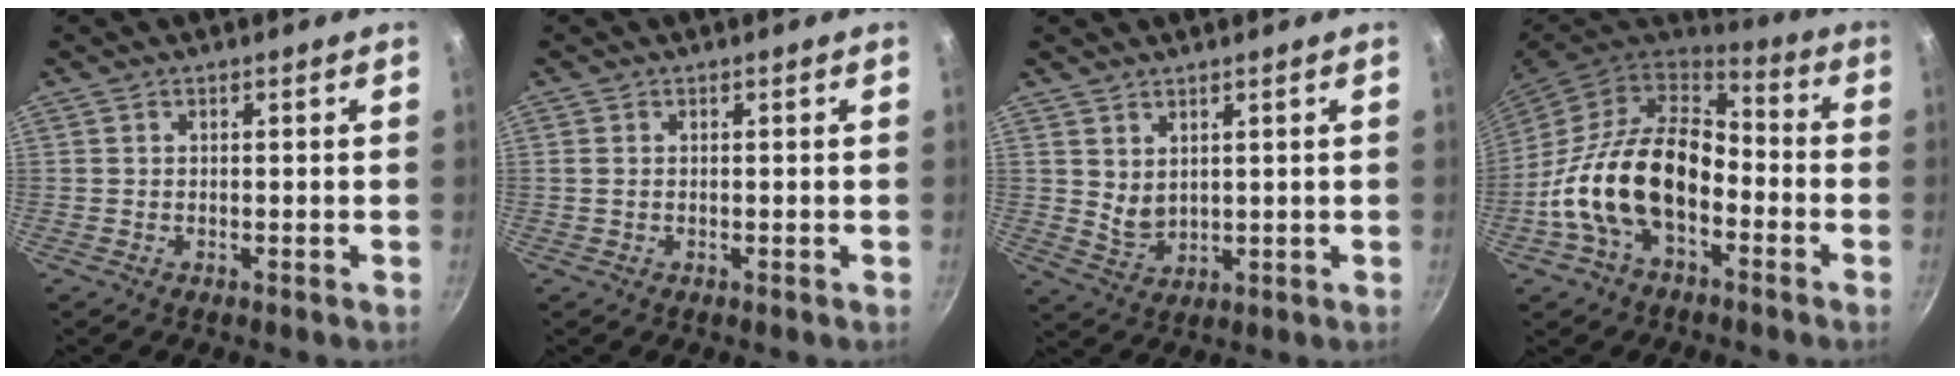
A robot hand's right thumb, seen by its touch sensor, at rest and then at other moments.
{"total": 1.0, "force": [0.2, 0.7, 0.7], "torque": [-0.014, 0.001, 0.002]}
{"total": 3.9, "force": [2.1, 2.4, 2.3], "torque": [-0.035, -0.021, 0.048]}
{"total": 20.4, "force": [-4.9, 12.5, 15.3], "torque": [-0.257, 0.046, -0.098]}